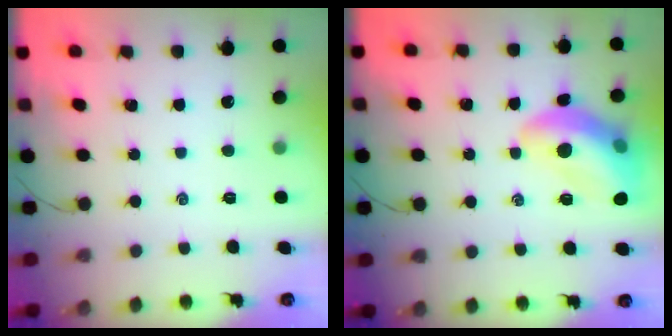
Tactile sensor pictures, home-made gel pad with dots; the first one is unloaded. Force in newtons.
{"total": 15.2, "press": 15.1, "slide": 1.9}